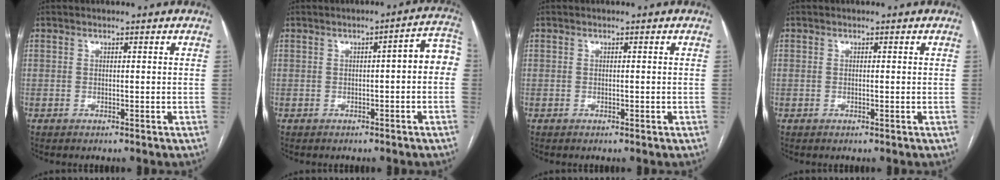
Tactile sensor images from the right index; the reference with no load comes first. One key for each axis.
{"total": 5.4, "fx": -0.2, "fy": 1.2, "fz": 5.3, "tx": -0.057, "ty": 0.030, "tz": -0.007}
{"total": 0.0}
{"total": 0.0}